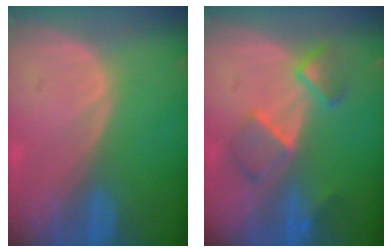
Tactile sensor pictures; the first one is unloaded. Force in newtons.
{"total": 5.6, "press": 5.6, "slide": 0.6}